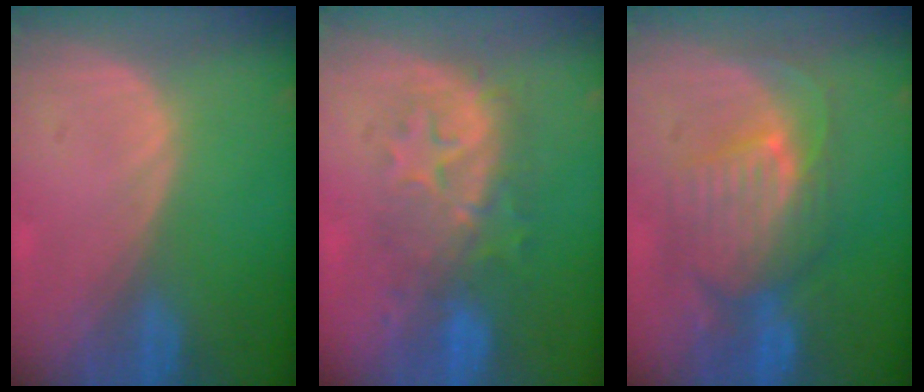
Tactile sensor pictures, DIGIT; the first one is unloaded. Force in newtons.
{"total": 8.1, "press": 8.1, "slide": 0.9}
{"total": 9.3, "press": 8.7, "slide": 3.3}